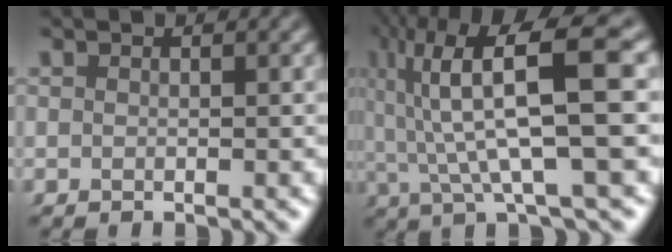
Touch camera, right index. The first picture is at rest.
{"total": 10.3, "force": [2.2, 3.8, 9.3], "torque": [-0.155, 0.004, 0.037]}